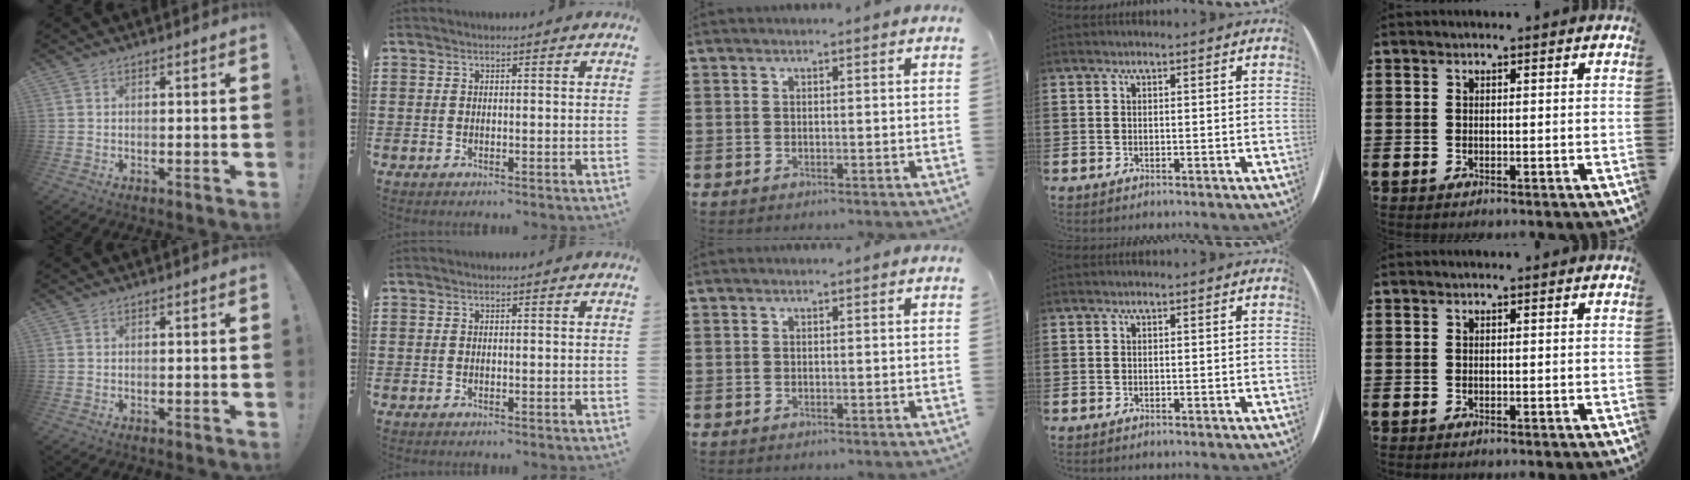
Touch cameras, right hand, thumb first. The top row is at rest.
{}